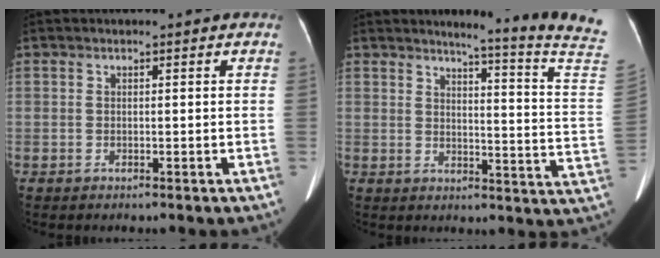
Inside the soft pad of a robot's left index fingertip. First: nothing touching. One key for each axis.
{"total": 15.0, "fx": 13.3, "fy": -3.8, "fz": 5.9, "tx": -0.090, "ty": -0.111, "tz": 0.146}